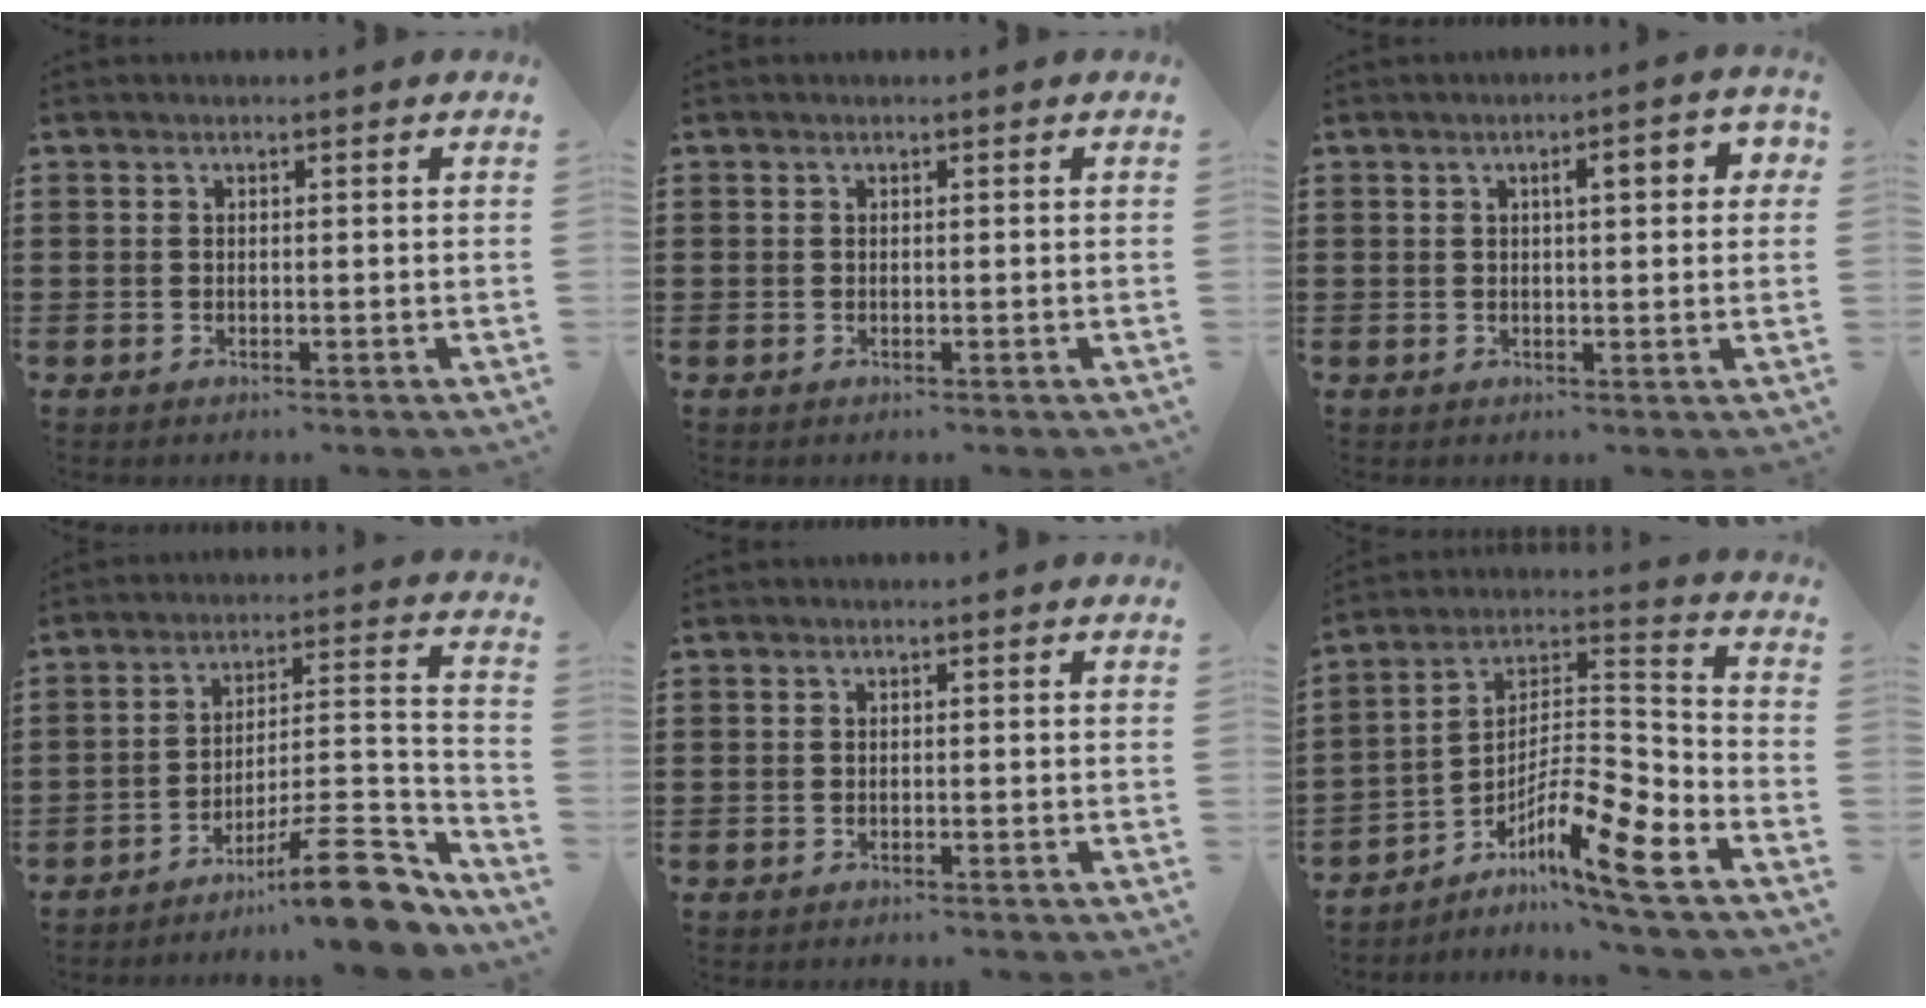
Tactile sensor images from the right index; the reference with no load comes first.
{"total": 0.0}
{"total": 3.9, "force": [1.0, 1.0, 3.6], "torque": [-0.054, 0.003, 0.009]}
{"total": 13.4, "force": [-9.7, 3.0, 8.8], "torque": [-0.103, 0.037, -0.169]}
{"total": 0.0}
{"total": 11.0, "force": [-7.0, 1.8, 8.4], "torque": [-0.164, -0.009, -0.141]}